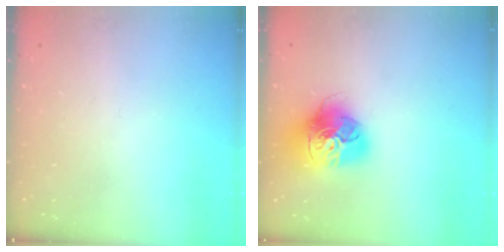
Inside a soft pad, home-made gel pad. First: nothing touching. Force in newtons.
{"total": 17.5, "press": 17.3, "slide": 2.0}